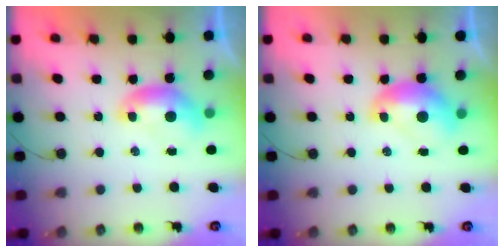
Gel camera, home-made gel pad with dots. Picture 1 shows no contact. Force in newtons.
{"total": 2.1, "press": 2.1, "slide": 0.3}